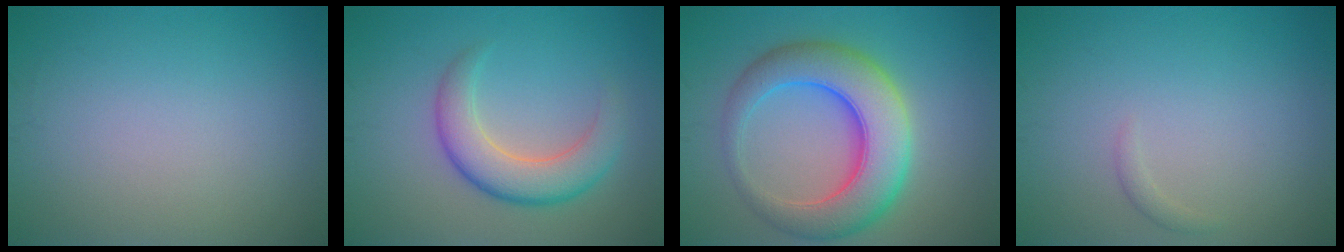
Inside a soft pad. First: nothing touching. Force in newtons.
{"total": 5.0, "press": 5.0, "slide": 0.2}
{"total": 8.5, "press": 8.5, "slide": 0.3}
{"total": 0.7, "press": 0.7, "slide": 0.1}